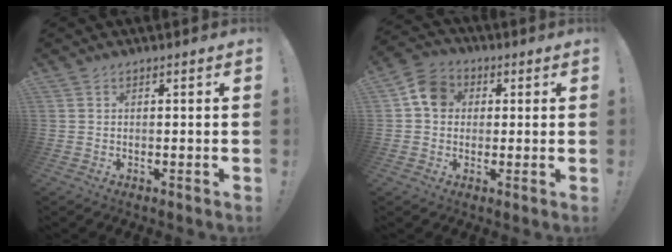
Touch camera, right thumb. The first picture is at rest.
{"total": 8.7, "force": [1.9, 7.3, 4.3], "torque": [-0.062, 0.009, 0.040]}